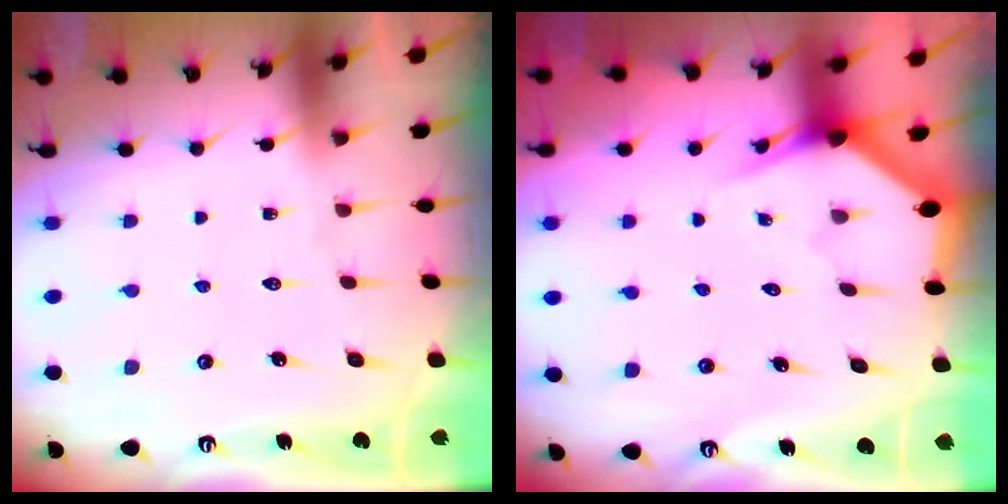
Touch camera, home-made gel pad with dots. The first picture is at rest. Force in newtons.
{"total": 2.8, "press": 2.8, "slide": 0.0}